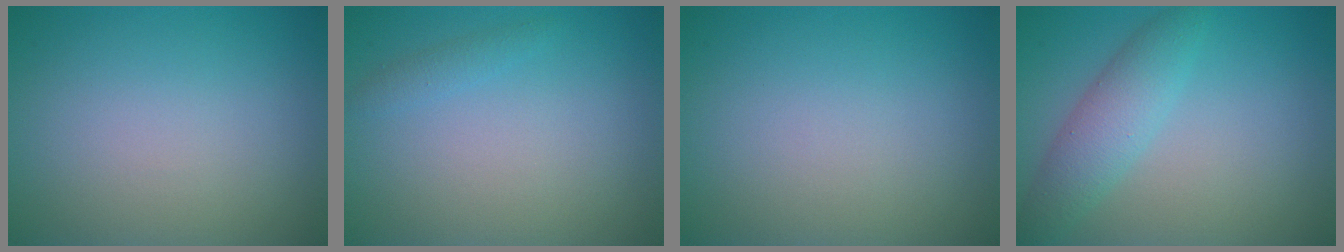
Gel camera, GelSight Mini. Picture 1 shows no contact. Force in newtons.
{"total": 0.9, "press": 0.9, "slide": 0.1}
{"total": 0.0}
{"total": 3.5, "press": 3.5, "slide": 0.1}